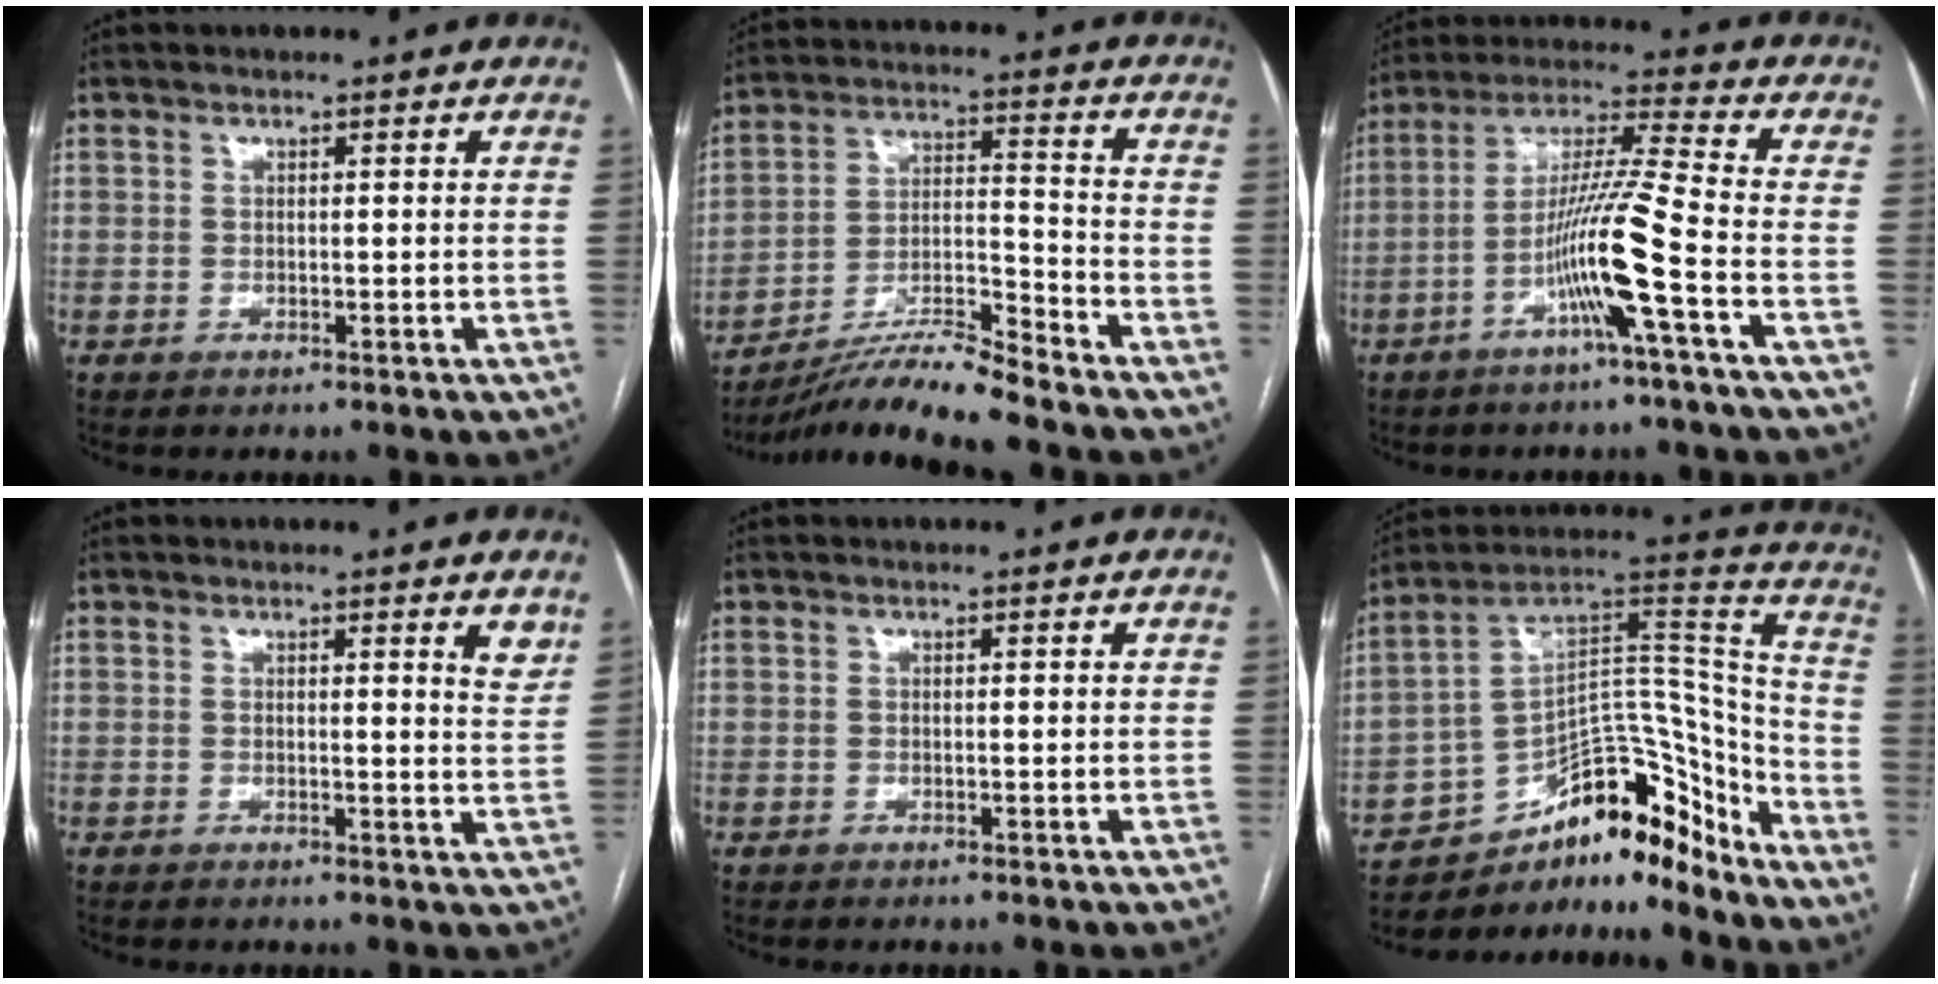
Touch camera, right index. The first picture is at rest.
{"total": 12.1, "force": [-10.8, -1.0, 5.3], "torque": [-0.086, 0.004, -0.194]}
{"total": 11.3, "force": [-4.4, -1.5, 10.3], "torque": [-0.197, 0.007, -0.086]}
{"total": 3.2, "force": [2.2, 0.2, 2.3], "torque": [-0.028, -0.015, 0.021]}
{"total": 0.0}
{"total": 18.5, "force": [-14.4, 6.8, 9.4], "torque": [-0.137, 0.072, -0.227]}